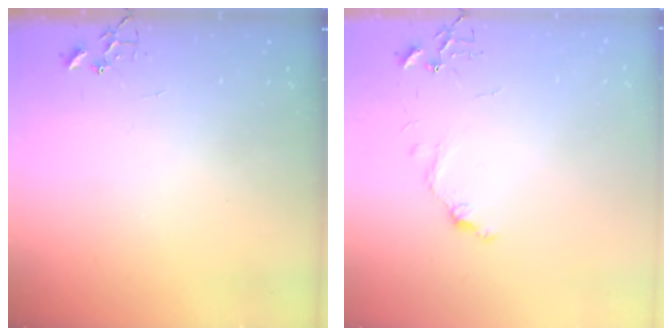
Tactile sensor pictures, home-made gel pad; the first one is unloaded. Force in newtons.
{"total": 7.9, "press": 7.9, "slide": 0.7}